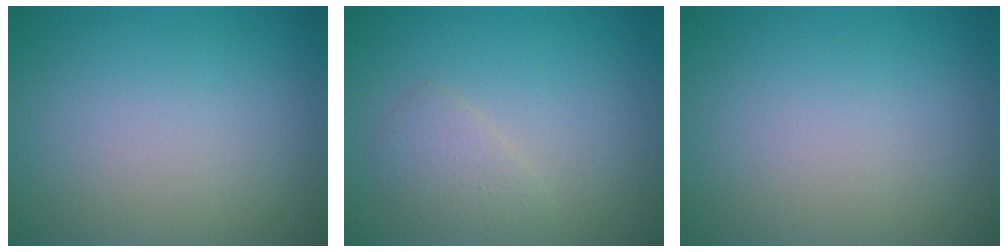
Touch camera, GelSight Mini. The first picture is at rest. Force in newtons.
{"total": 1.7, "press": 1.7, "slide": 0.1}
{"total": 0.0}